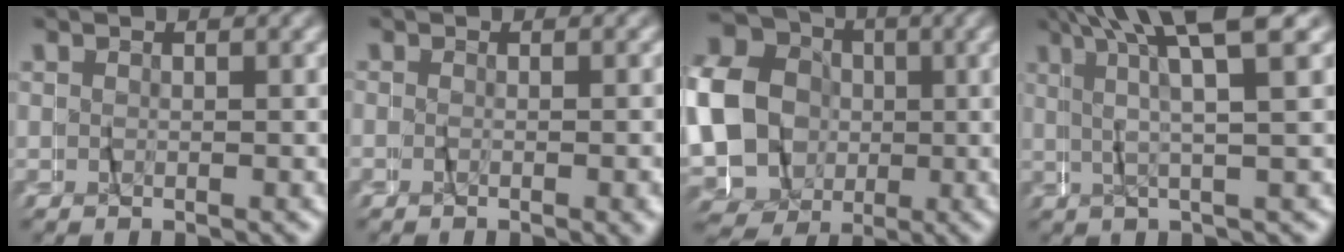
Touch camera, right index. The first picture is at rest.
{"total": 1.1, "force": [-0.7, -0.6, 0.6], "torque": [-0.006, -0.003, -0.012]}
{"total": 21.4, "force": [-0.8, 19.5, 8.9], "torque": [-0.221, -0.048, -0.028]}
{"total": 6.6, "force": [3.5, 0.1, 5.6], "torque": [-0.109, 0.018, 0.050]}